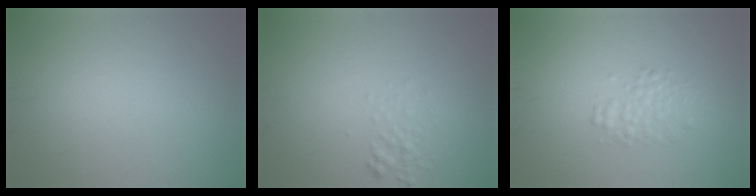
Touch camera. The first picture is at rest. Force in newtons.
{"total": 1.3, "press": 1.3, "slide": 0.1}
{"total": 2.0, "press": 2.0, "slide": 0.1}